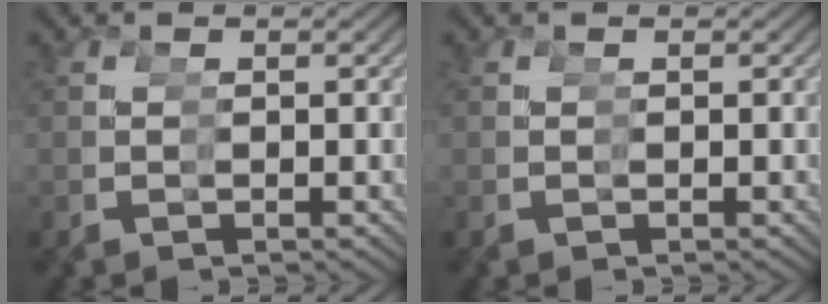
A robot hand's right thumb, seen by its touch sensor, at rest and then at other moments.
{"total": 0.0}